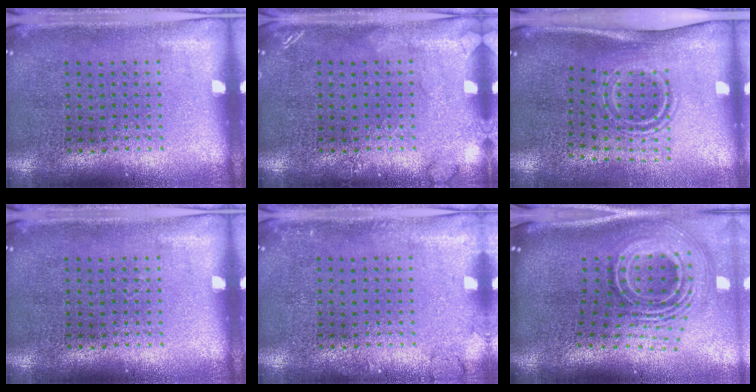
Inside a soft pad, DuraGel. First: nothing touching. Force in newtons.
{"total": 1.5, "press": 1.5, "slide": 0.2}
{"total": 1.7, "press": 1.0, "slide": 1.3}
{"total": 0.0}
{"total": 1.2, "press": 1.1, "slide": 0.2}
{"total": 3.1, "press": 1.9, "slide": 2.4}